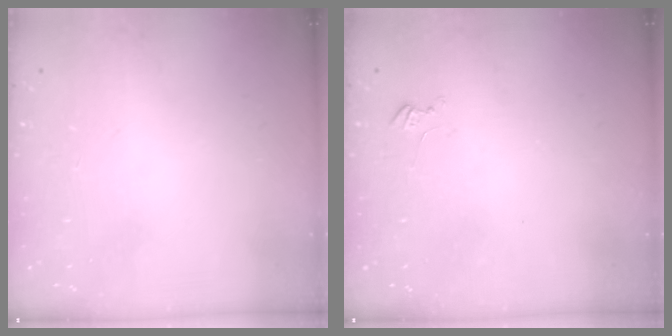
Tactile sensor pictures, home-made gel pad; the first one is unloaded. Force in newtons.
{"total": 2.7, "press": 2.7, "slide": 0.3}